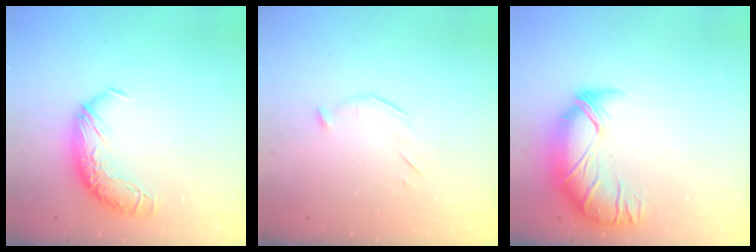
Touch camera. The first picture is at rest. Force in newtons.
{"total": 5.5, "press": 5.3, "slide": 1.2}
{"total": 2.8, "press": 0.9, "slide": 2.6}